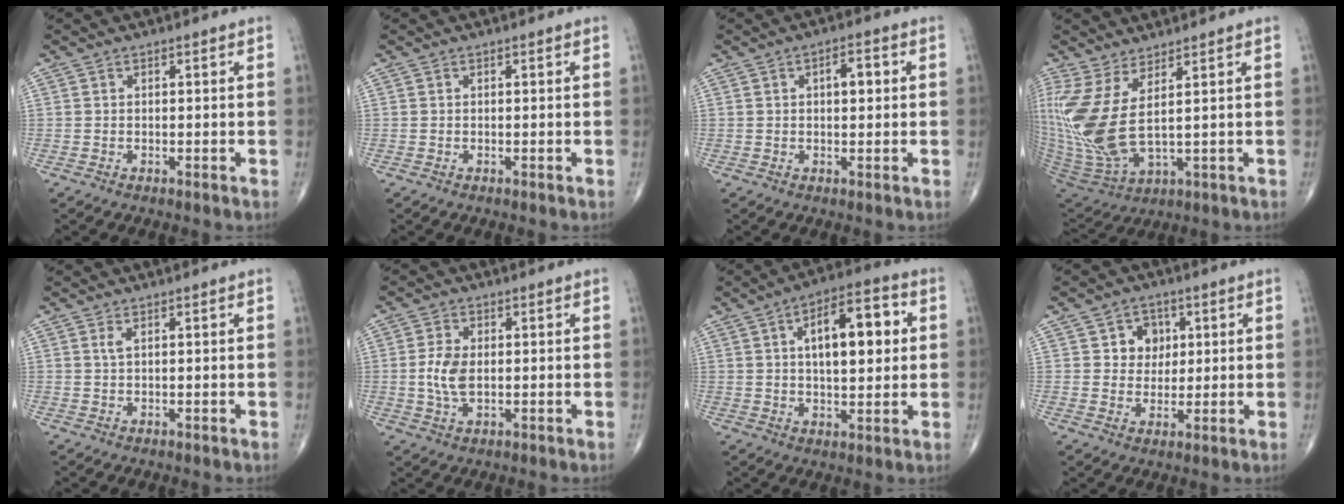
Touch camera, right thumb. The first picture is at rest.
{"total": 0.0}
{"total": 4.0, "force": [0.9, 1.7, 3.4], "torque": [-0.045, 0.005, 0.011]}
{"total": 13.9, "force": [3.3, 4.5, 12.8], "torque": [-0.314, -0.032, 0.083]}
{"total": 0.9, "force": [0.4, 0.2, 0.8], "torque": [-0.023, 0.004, 0.010]}
{"total": 5.5, "force": [0.0, 3.1, 4.6], "torque": [-0.103, -0.001, 0.000]}
{"total": 13.9, "force": [3.0, 6.1, 12.1], "torque": [-0.159, 0.009, 0.042]}
{"total": 5.6, "force": [1.7, 4.8, 2.3], "torque": [-0.003, -0.002, 0.024]}